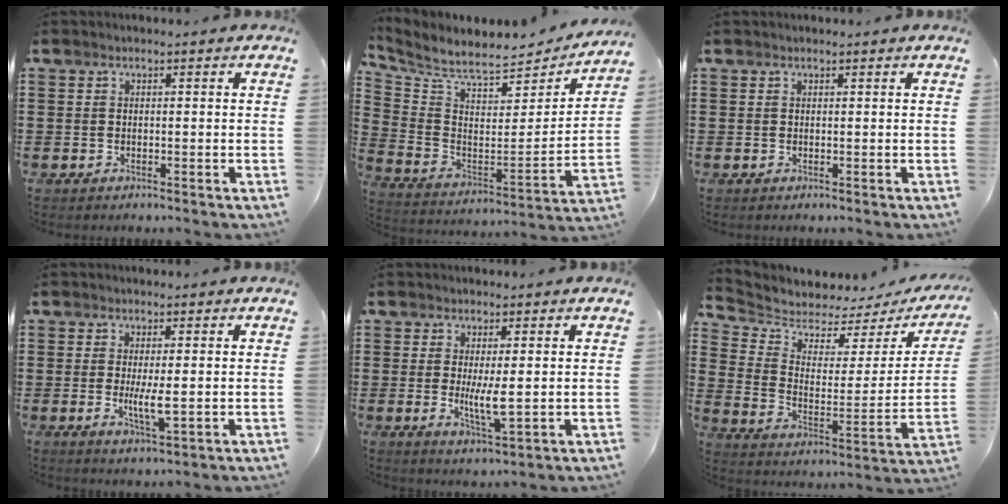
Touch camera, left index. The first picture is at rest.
{"total": 6.9, "force": [6.4, 0.8, 2.6], "torque": [-0.085, -0.057, 0.105]}
{"total": 0.0}
{"total": 4.0, "force": [0.0, 0.7, 4.0], "torque": [-0.078, -0.004, -0.003]}
{"total": 4.8, "force": [0.3, 0.9, 4.7], "torque": [-0.084, -0.009, 0.001]}
{"total": 4.5, "force": [4.2, 1.6, 0.2], "torque": [-0.039, -0.041, 0.069]}